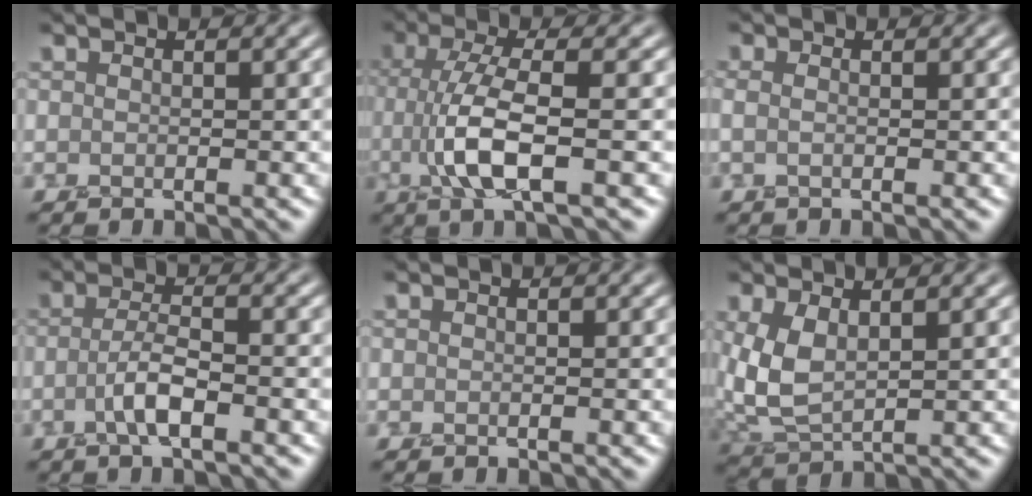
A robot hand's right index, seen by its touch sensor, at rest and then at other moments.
{"total": 5.8, "force": [-1.1, 1.3, 5.5], "torque": [-0.121, 0.001, -0.022]}
{"total": 0.8, "force": [0.0, 0.3, 0.7], "torque": [-0.016, -0.005, -0.003]}
{"total": 2.8, "force": [-1.0, 0.5, 2.6], "torque": [-0.051, 0.005, -0.025]}
{"total": 0.0}
{"total": 4.7, "force": [1.2, 2.4, 3.8], "torque": [-0.100, -0.003, 0.027]}